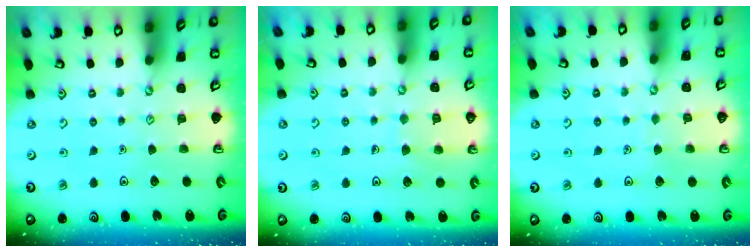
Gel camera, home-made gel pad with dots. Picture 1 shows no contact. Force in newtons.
{"total": 5.6, "press": 5.5, "slide": 0.4}
{"total": 2.9, "press": 2.9, "slide": 0.3}